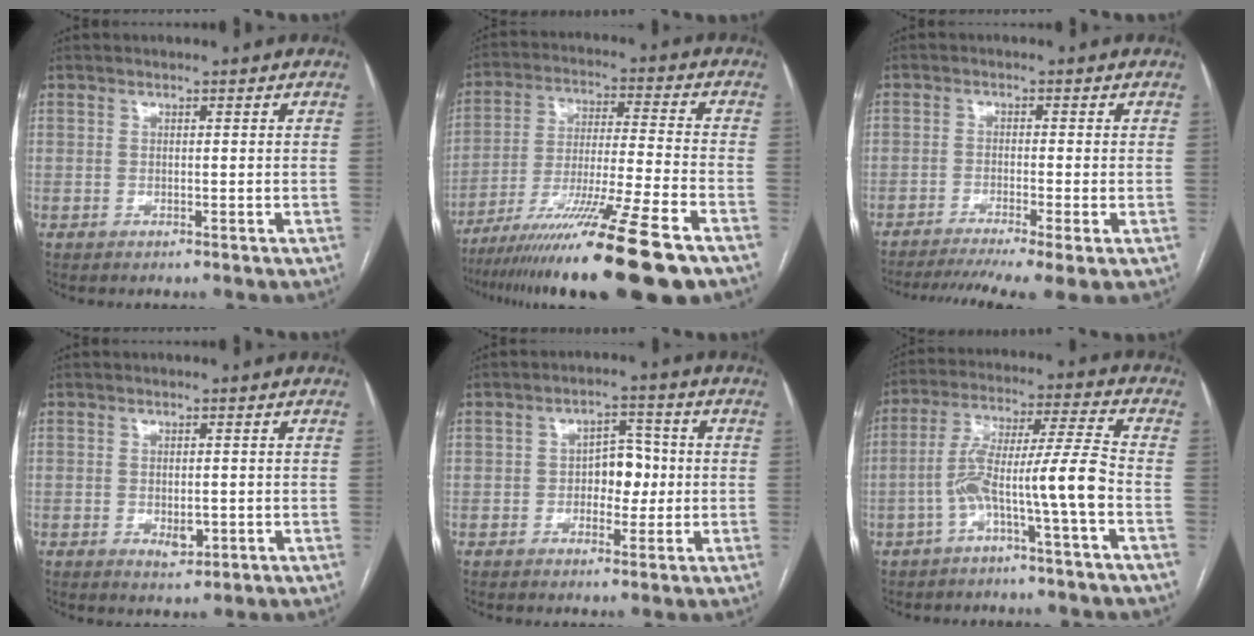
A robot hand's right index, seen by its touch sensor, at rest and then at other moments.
{"total": 20.7, "force": [-14.8, -0.9, 14.5], "torque": [-0.224, -0.044, -0.248]}
{"total": 10.6, "force": [-7.8, 0.1, 7.2], "torque": [-0.108, -0.014, -0.121]}
{"total": 2.6, "force": [-0.6, 1.5, 2.1], "torque": [-0.030, -0.002, -0.002]}
{"total": 5.3, "force": [-0.4, 3.2, 4.2], "torque": [-0.056, 0.016, -0.005]}
{"total": 10.0, "force": [-3.8, -0.7, 9.3], "torque": [-0.171, 0.035, -0.065]}